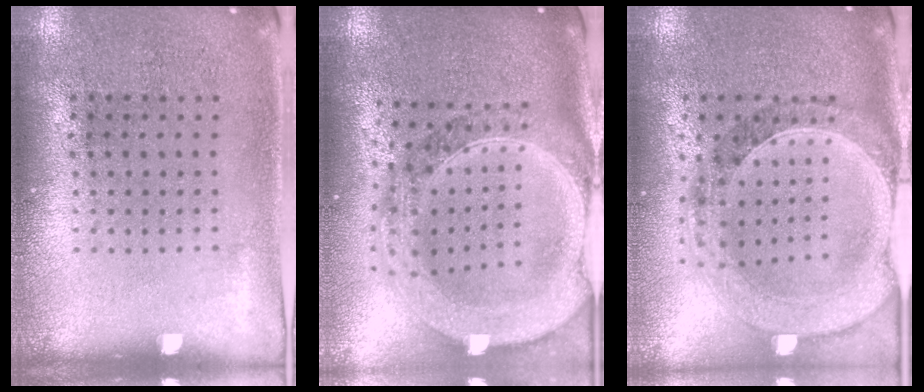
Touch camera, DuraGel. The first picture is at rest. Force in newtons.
{"total": 3.2, "press": 2.7, "slide": 1.8}
{"total": 1.4, "press": 1.4, "slide": 0.3}